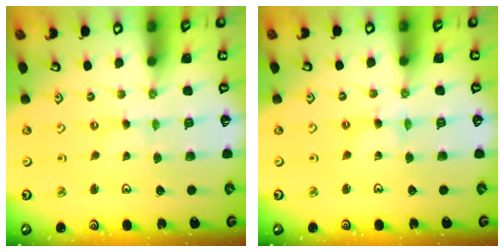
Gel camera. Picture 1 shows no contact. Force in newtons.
{"total": 2.6, "press": 2.6, "slide": 0.4}